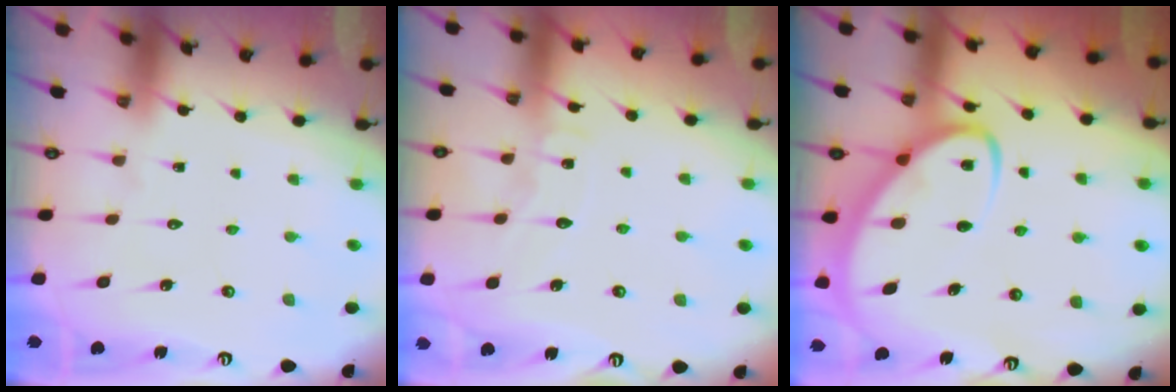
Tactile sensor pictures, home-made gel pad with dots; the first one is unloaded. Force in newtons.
{"total": 6.0, "press": 6.0, "slide": 0.6}
{"total": 6.6, "press": 6.5, "slide": 0.7}